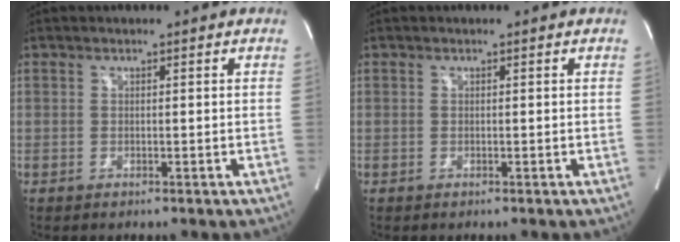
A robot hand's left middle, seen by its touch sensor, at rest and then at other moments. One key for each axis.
{"total": 0.0}